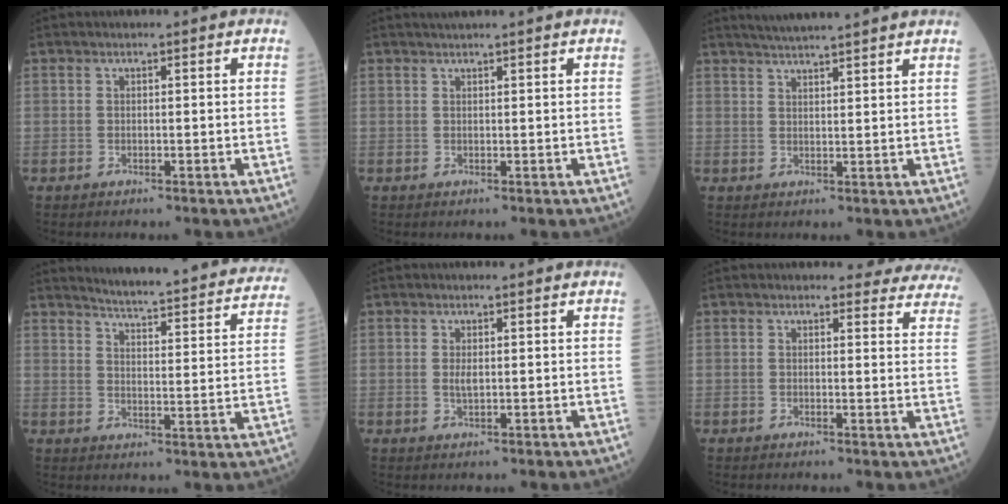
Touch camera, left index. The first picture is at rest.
{"total": 2.4, "force": [2.1, -0.5, 1.1], "torque": [-0.010, 0.017, 0.038]}
{"total": 8.8, "force": [7.9, -0.7, 3.8], "torque": [-0.061, 0.024, 0.107]}
{"total": 23.3, "force": [21.9, 1.7, 7.7], "torque": [-0.102, -0.073, 0.255]}
{"total": 1.4, "force": [0.1, 0.5, 1.3], "torque": [-0.026, 0.000, 0.003]}
{"total": 11.7, "force": [11.2, 3.3, 1.1], "torque": [0.040, -0.049, 0.078]}